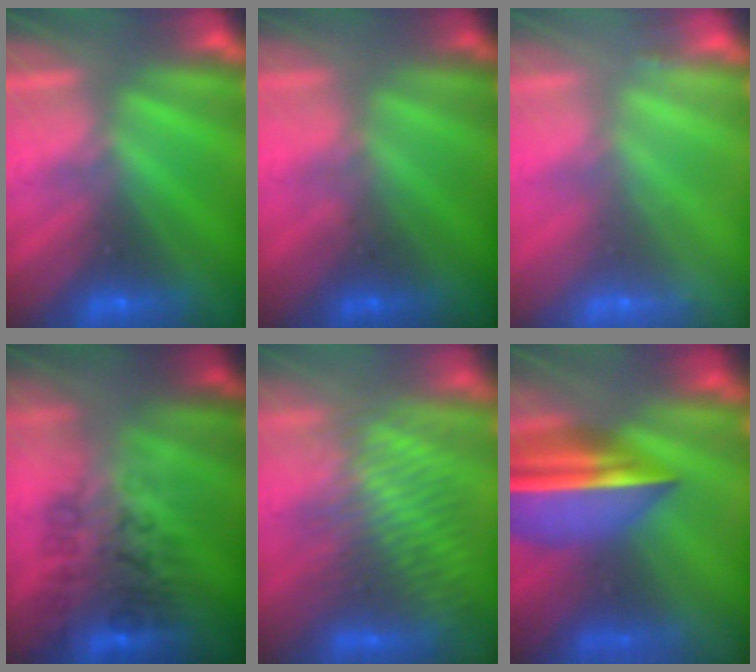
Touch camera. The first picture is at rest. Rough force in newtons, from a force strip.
{"total": 1.8}
{"total": 2.2}
{"total": 2.9}
{"total": 3.4}
{"total": 6.1}